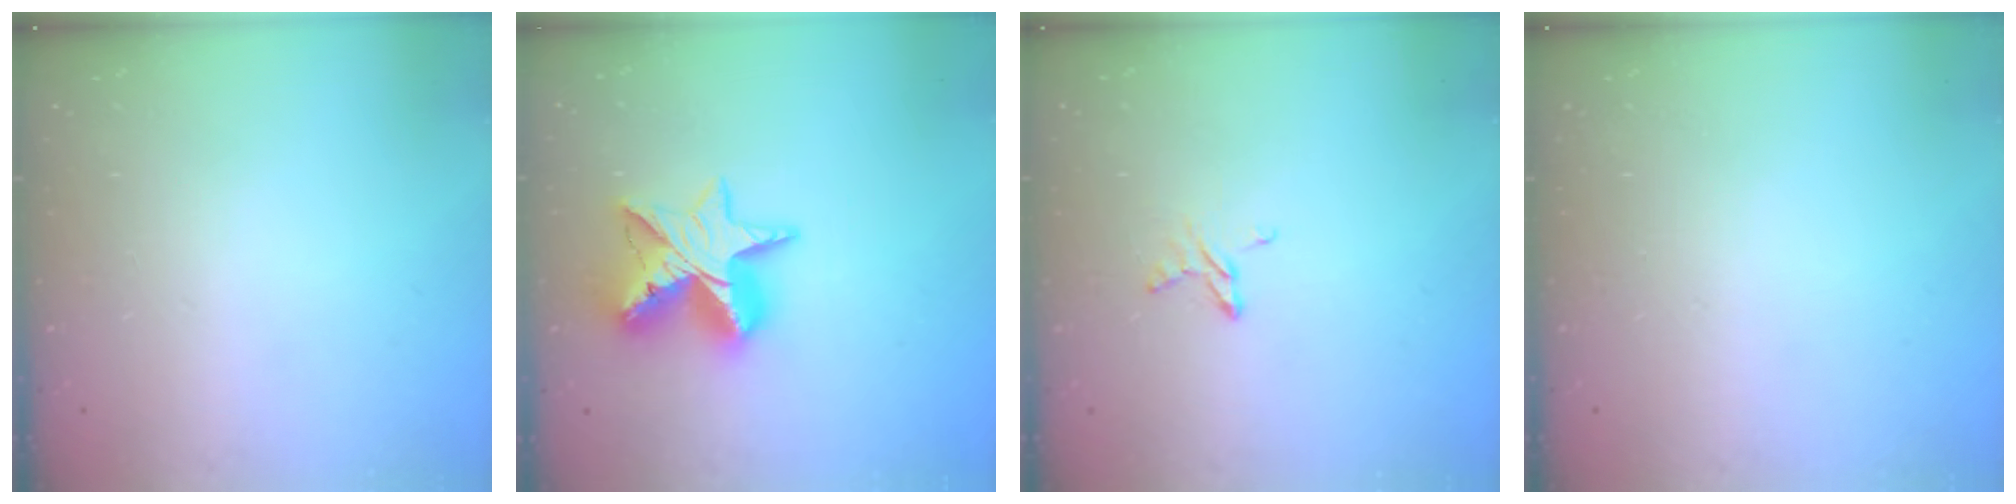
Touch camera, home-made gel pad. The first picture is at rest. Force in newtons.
{"total": 14.7, "press": 14.6, "slide": 1.5}
{"total": 4.6, "press": 4.5, "slide": 0.4}
{"total": 0.0}